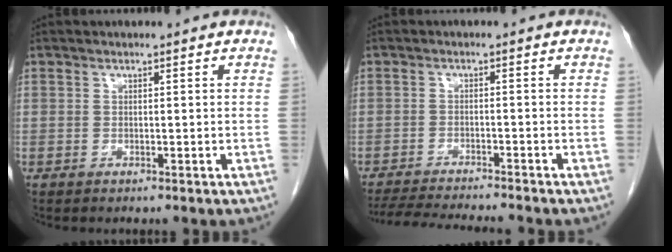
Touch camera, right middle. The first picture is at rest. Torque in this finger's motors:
{"motor_torque": [0.62, -0.52, 0.05, 0.02]}